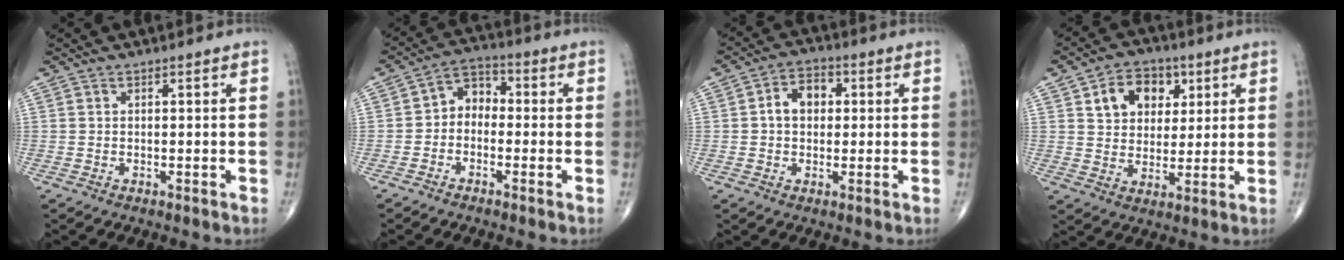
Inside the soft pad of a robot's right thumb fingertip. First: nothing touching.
{"total": 5.6, "force": [-1.0, 4.3, 3.4], "torque": [-0.033, 0.028, -0.037]}
{"total": 6.2, "force": [0.7, 4.5, 4.2], "torque": [-0.052, 0.016, 0.005]}
{"total": 10.3, "force": [4.0, 7.6, 5.6], "torque": [-0.049, -0.011, 0.066]}